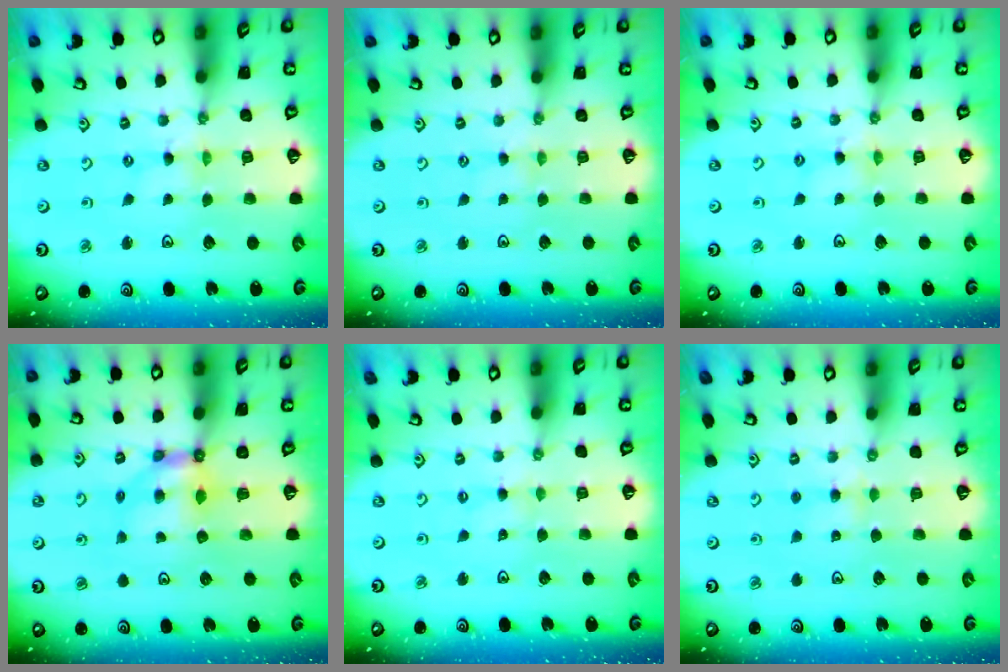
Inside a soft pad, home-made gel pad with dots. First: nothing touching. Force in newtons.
{"total": 0.7, "press": 0.7, "slide": 0.2}
{"total": 4.1, "press": 4.1, "slide": 0.4}
{"total": 6.2, "press": 6.1, "slide": 0.7}
{"total": 1.7, "press": 1.7, "slide": 0.4}
{"total": 3.4, "press": 3.3, "slide": 0.4}